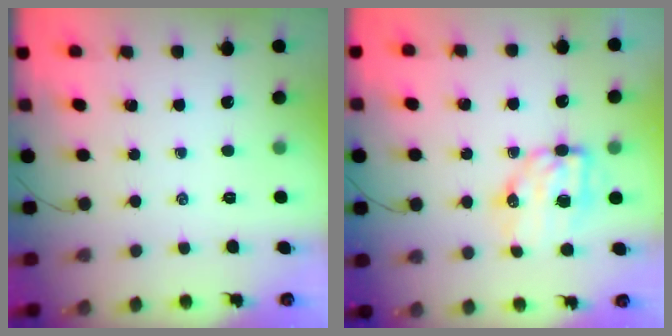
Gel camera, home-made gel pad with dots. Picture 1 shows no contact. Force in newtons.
{"total": 9.0, "press": 8.9, "slide": 1.7}